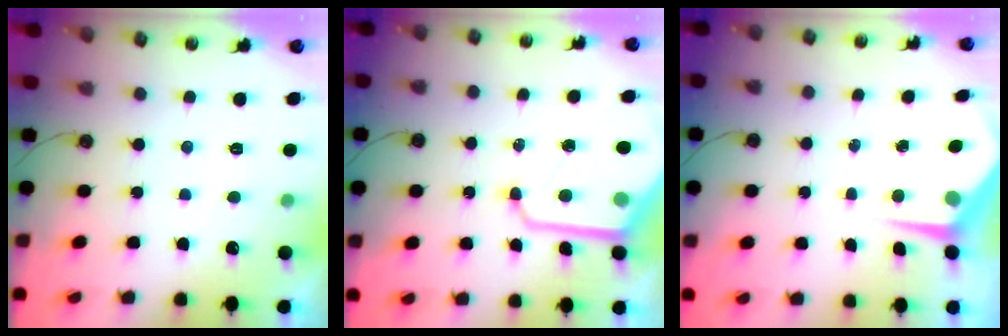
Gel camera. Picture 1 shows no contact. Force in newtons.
{"total": 13.2, "press": 13.2, "slide": 1.3}
{"total": 4.8, "press": 4.8, "slide": 0.5}